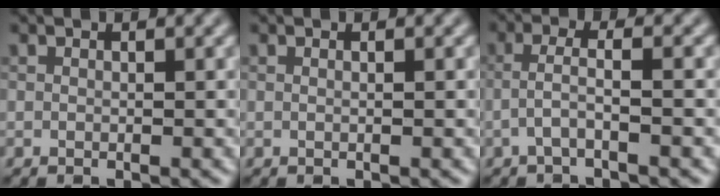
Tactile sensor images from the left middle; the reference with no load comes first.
{"total": 1.1, "force": [0.4, 0.6, 0.8], "torque": [-0.010, -0.012, -0.009]}
{"total": 2.4, "force": [-0.9, 0.6, 2.1], "torque": [-0.044, 0.002, -0.032]}